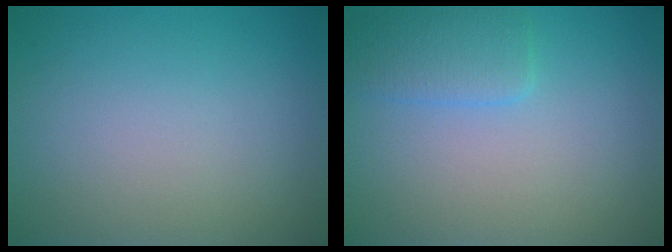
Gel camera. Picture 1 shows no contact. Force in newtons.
{"total": 2.4, "press": 2.4, "slide": 0.1}